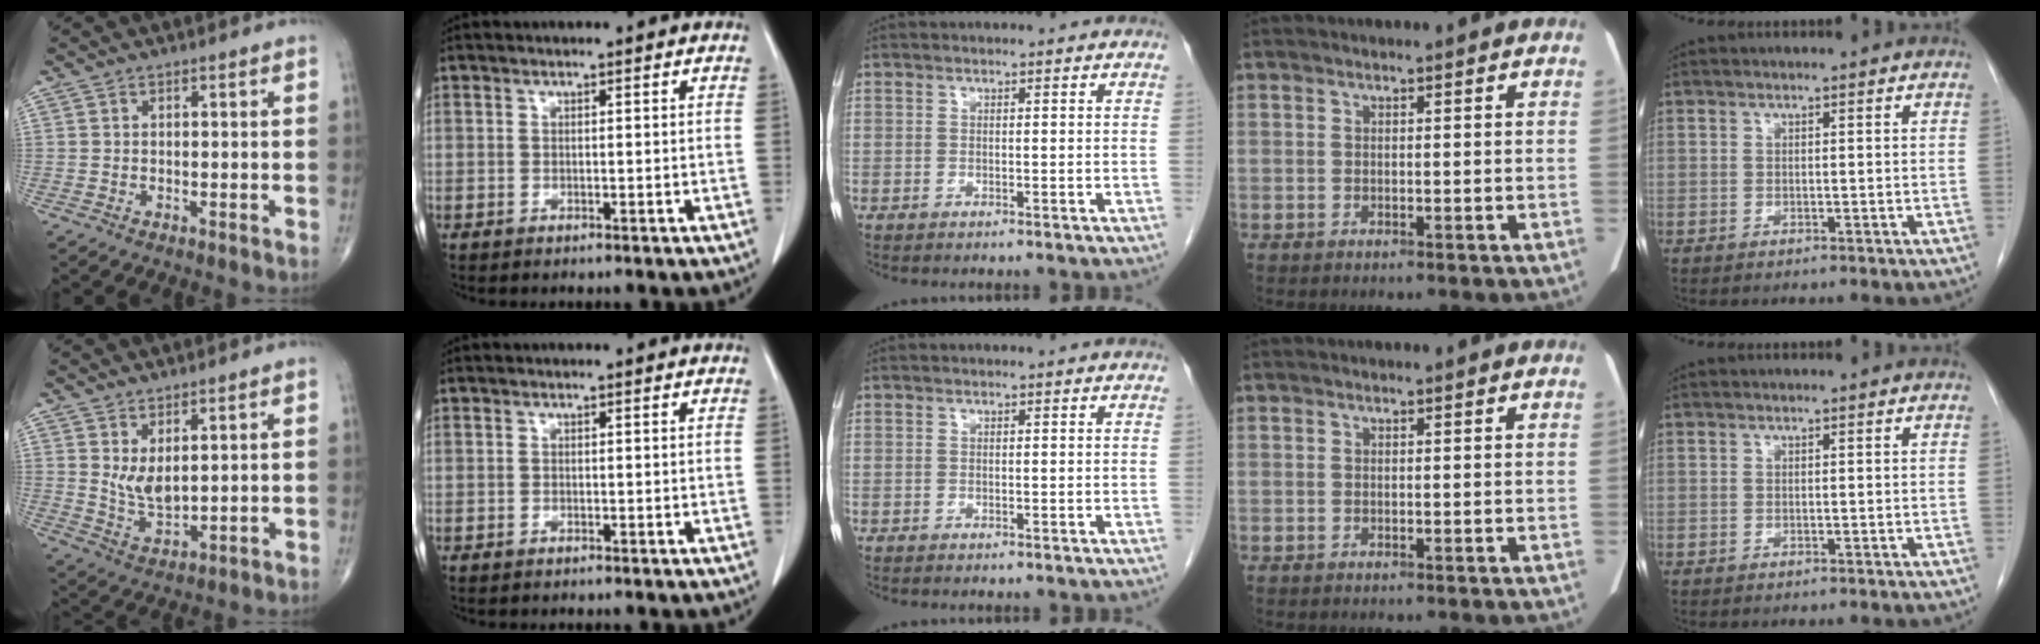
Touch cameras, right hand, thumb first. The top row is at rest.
{"thumb": {"total": 5.3, "force": [1.9, 2.4, 4.4], "torque": [-0.078, -0.028, 0.048]}}